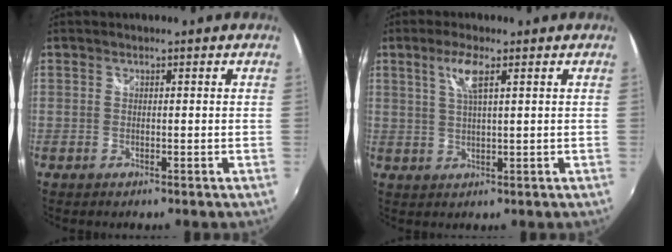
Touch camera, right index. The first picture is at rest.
{"total": 4.5, "force": [2.0, 0.5, 4.0], "torque": [-0.078, 0.003, 0.040]}